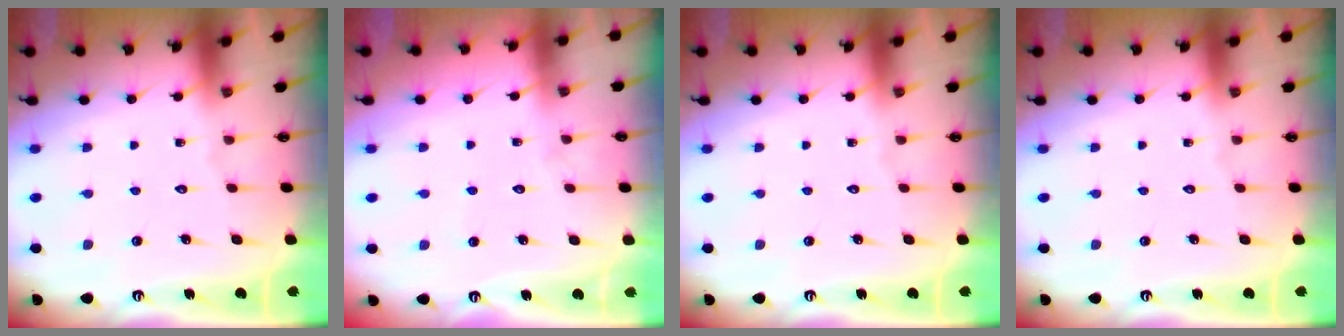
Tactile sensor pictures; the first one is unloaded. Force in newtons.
{"total": 3.0, "press": 3.0, "slide": 0.3}
{"total": 0.0}
{"total": 0.0}